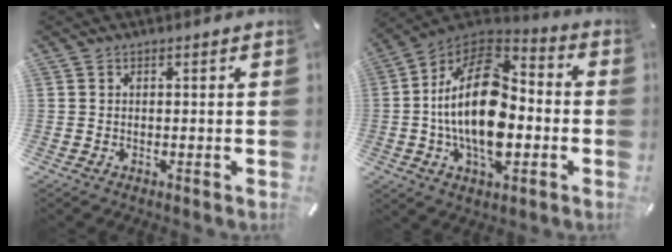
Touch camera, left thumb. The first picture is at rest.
{"total": 21.6, "force": [-2.8, 13.0, 17.0], "torque": [-0.324, 0.005, -0.052]}